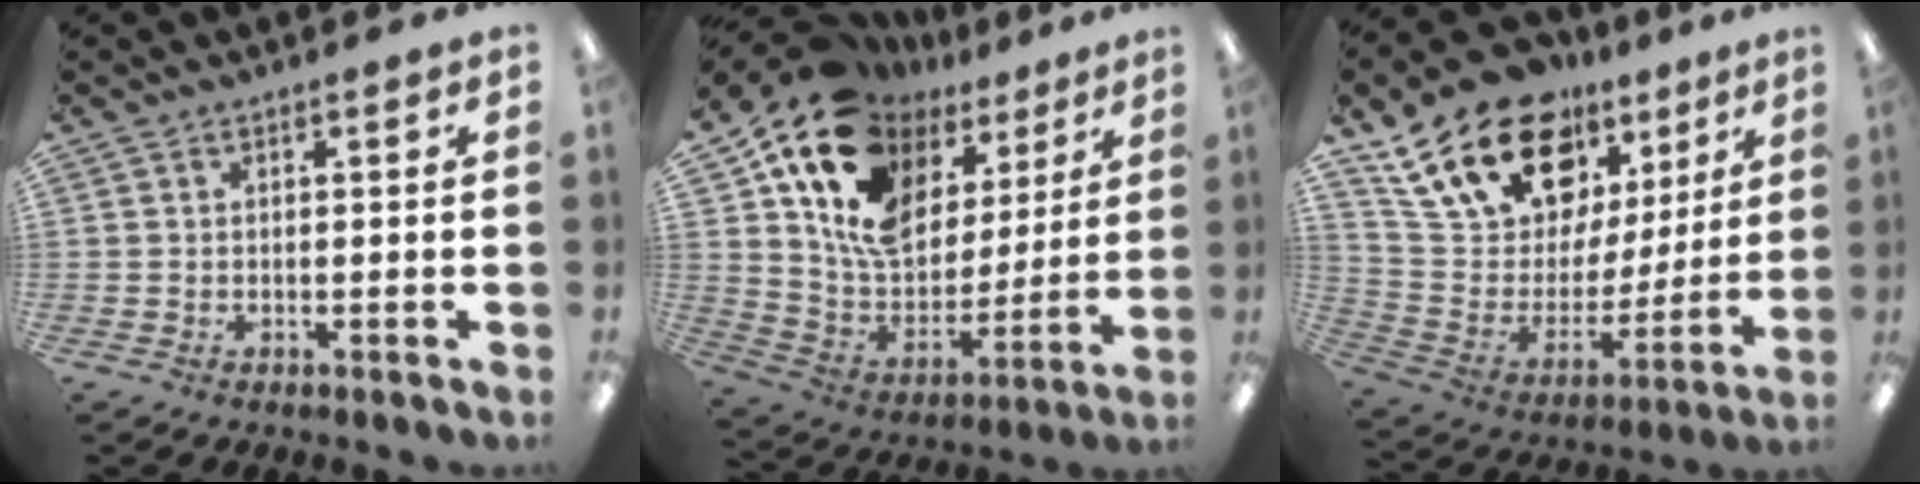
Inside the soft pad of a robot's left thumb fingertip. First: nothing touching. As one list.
[{"total": 20.2, "force": [10.9, 13.5, 10.3], "torque": [-0.209, -0.068, 0.200]}, {"total": 22.2, "force": [14.9, 11.7, 11.5], "torque": [-0.209, -0.090, 0.274]}]